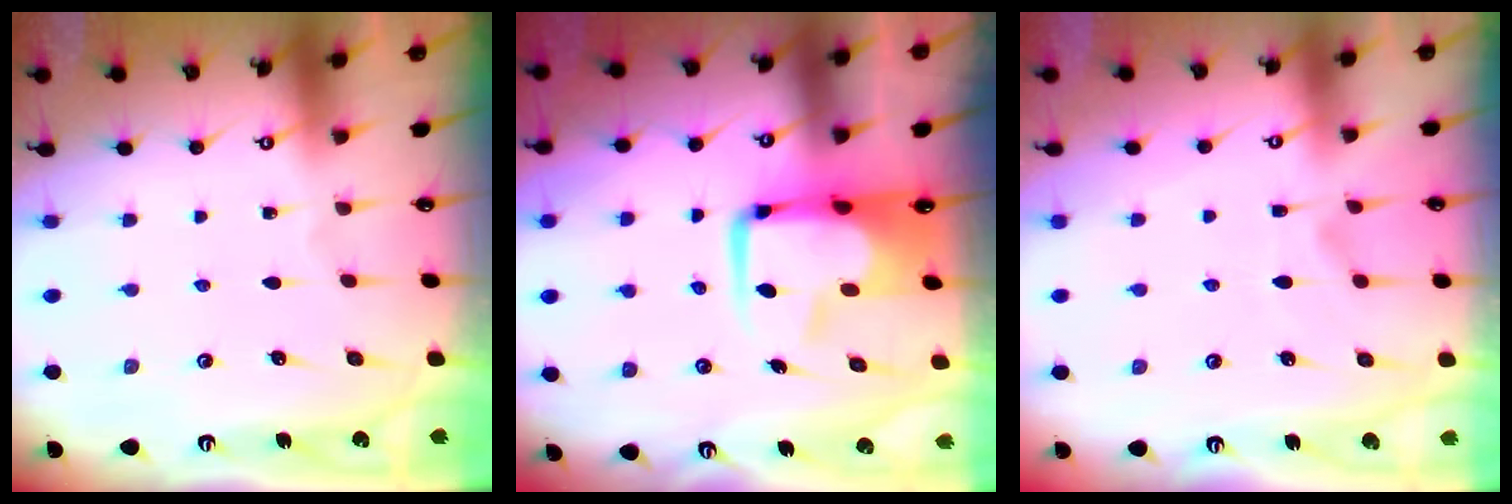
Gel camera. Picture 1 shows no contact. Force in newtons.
{"total": 9.2, "press": 9.0, "slide": 1.8}
{"total": 1.3, "press": 0.1, "slide": 1.3}